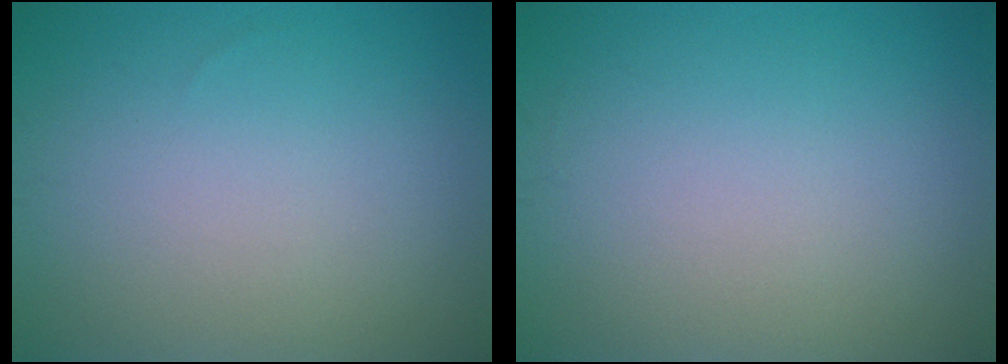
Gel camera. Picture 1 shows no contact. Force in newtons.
{"total": 0.0}